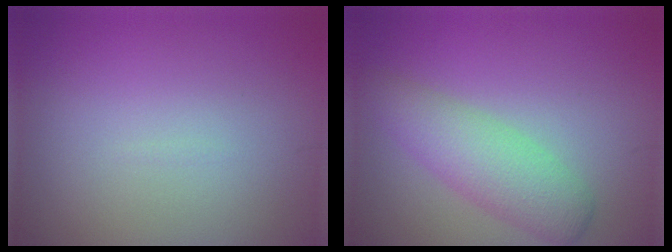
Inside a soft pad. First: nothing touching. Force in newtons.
{"total": 4.1, "press": 4.1, "slide": 0.2}